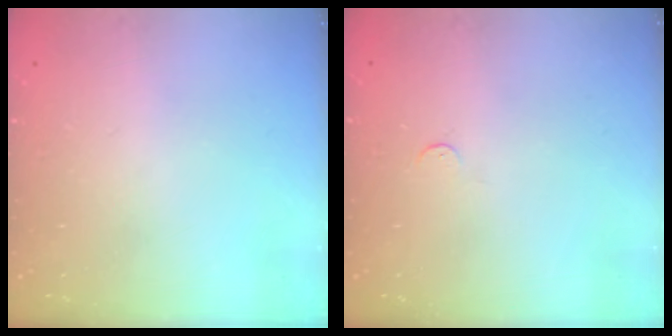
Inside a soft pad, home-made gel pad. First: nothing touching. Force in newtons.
{"total": 3.2, "press": 3.2, "slide": 0.2}